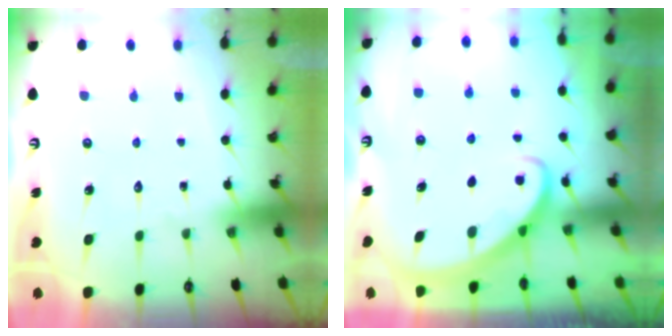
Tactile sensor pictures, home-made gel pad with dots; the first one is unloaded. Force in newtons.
{"total": 2.9, "press": 2.9, "slide": 0.2}